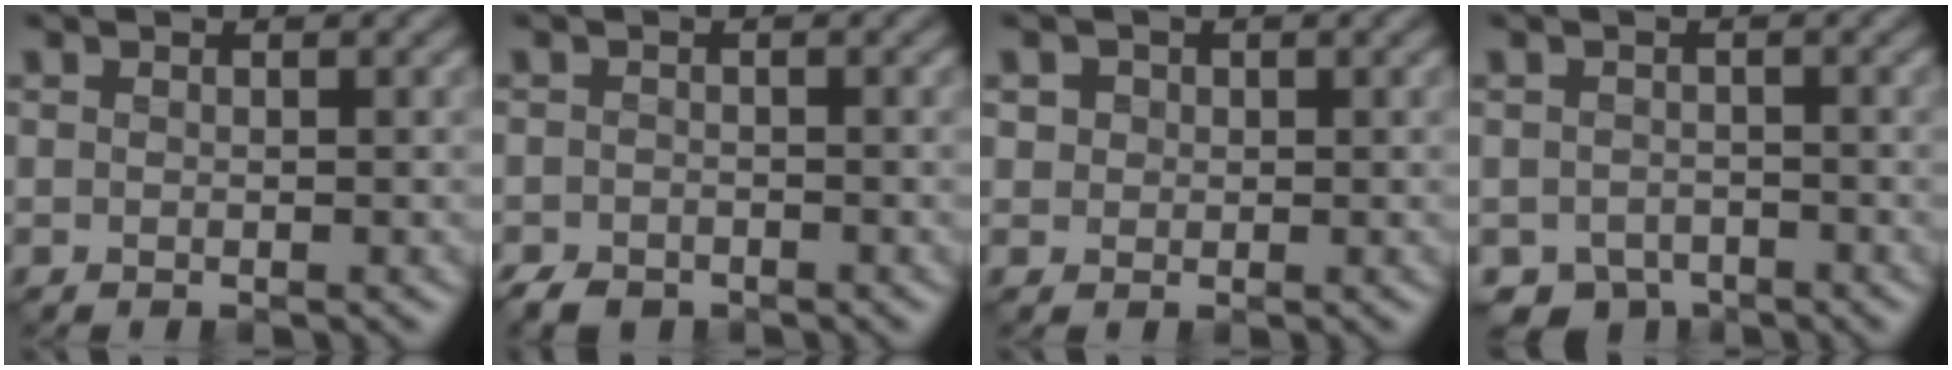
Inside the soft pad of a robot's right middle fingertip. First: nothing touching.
{"total": 2.0, "force": [-1.6, 1.0, 0.6], "torque": [-0.007, -0.002, -0.033]}
{"total": 1.8, "force": [0.8, 1.5, 0.6], "torque": [-0.017, 0.004, 0.018]}
{"total": 2.6, "force": [-2.0, 1.6, 0.5], "torque": [0.001, -0.008, -0.040]}